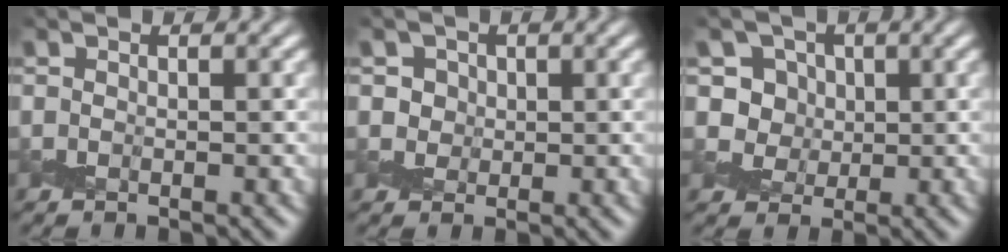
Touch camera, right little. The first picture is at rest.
{"total": 1.4, "force": [0.5, 1.3, 0.2], "torque": [0.002, 0.000, 0.007]}
{"total": 3.4, "force": [1.1, 3.0, 1.4], "torque": [-0.019, 0.001, 0.009]}